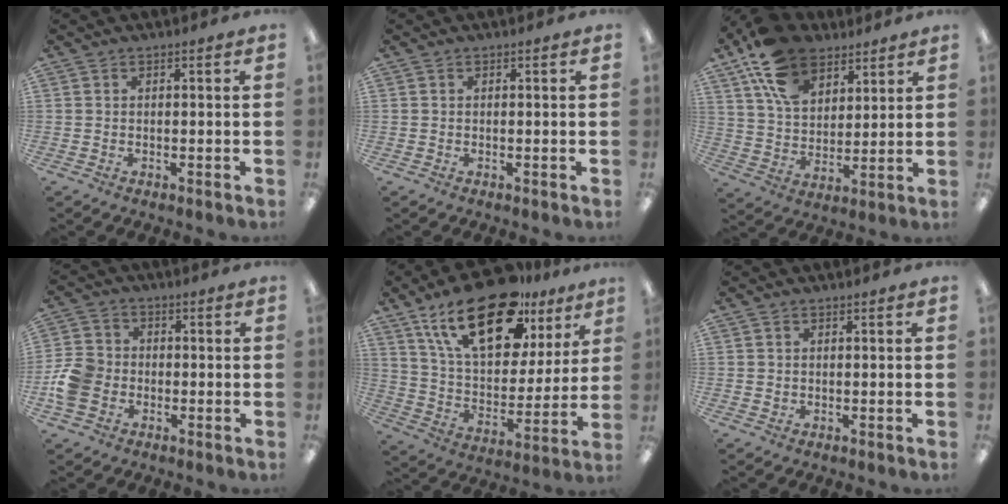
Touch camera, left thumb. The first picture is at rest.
{"total": 0.0}
{"total": 17.1, "force": [10.5, 10.6, 8.4], "torque": [-0.158, -0.041, 0.198]}
{"total": 8.4, "force": [-2.1, 7.0, 4.1], "torque": [-0.087, 0.020, -0.039]}
{"total": 24.0, "force": [15.0, 11.1, 15.1], "torque": [-0.251, -0.070, 0.260]}
{"total": 0.9, "force": [0.2, 0.9, 0.3], "torque": [-0.006, 0.006, 0.003]}